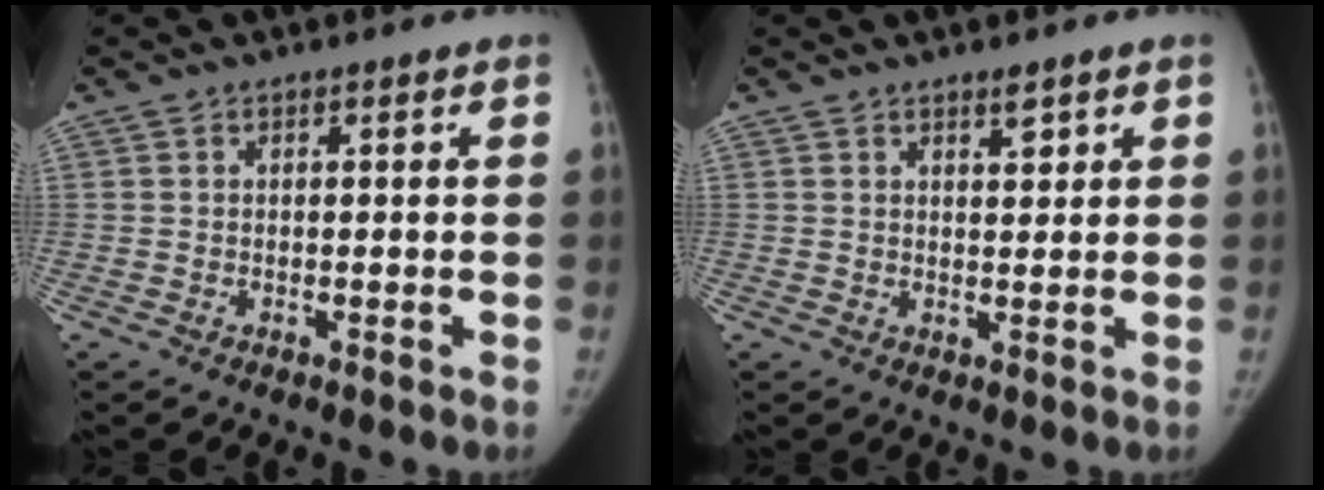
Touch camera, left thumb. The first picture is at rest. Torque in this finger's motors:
{"motor_torque": [-0.34, 0.15, 0.17, 0.14, 0.00]}